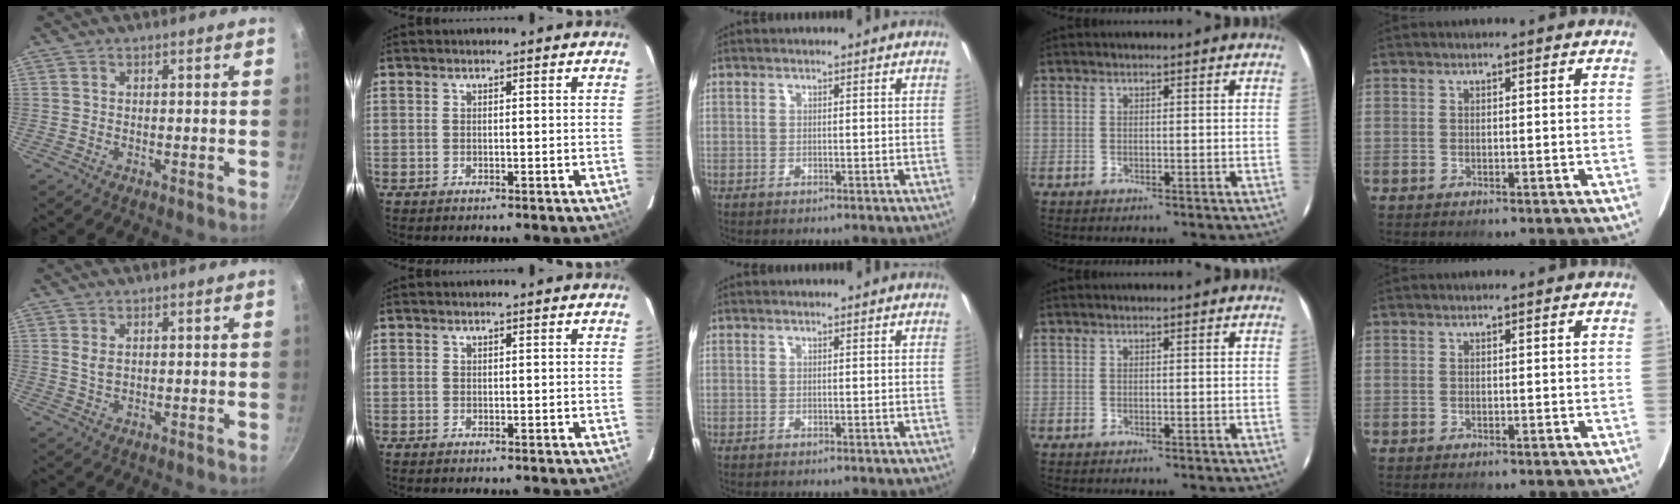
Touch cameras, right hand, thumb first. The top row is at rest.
{"thumb": {"total": 2.1, "force": [0.8, 1.1, 1.6], "torque": [-0.029, -0.004, 0.019]}}